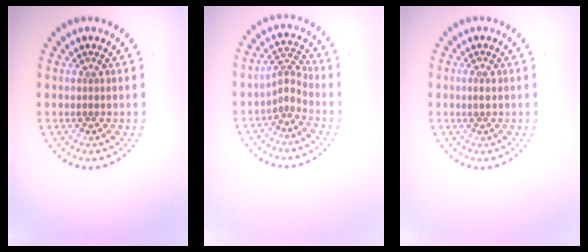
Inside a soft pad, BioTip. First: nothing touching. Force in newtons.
{"total": 2.1, "press": 1.4, "slide": 1.5}
{"total": 0.8, "press": 0.8, "slide": 0.2}